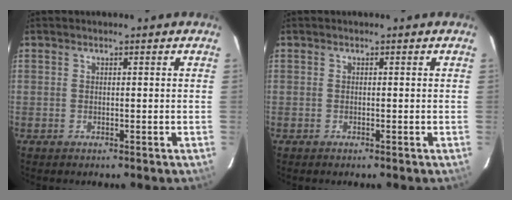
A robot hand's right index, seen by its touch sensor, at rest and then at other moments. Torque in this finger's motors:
{"motor_torque": [-0.04, -0.02, 0.01, 0.00]}